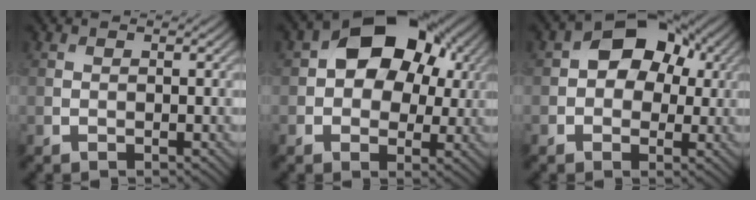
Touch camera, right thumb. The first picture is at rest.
{"total": 11.5, "force": [2.7, 8.1, 7.6], "torque": [-0.120, 0.016, 0.025]}
{"total": 7.7, "force": [1.4, 5.6, 5.1], "torque": [-0.071, 0.010, 0.004]}